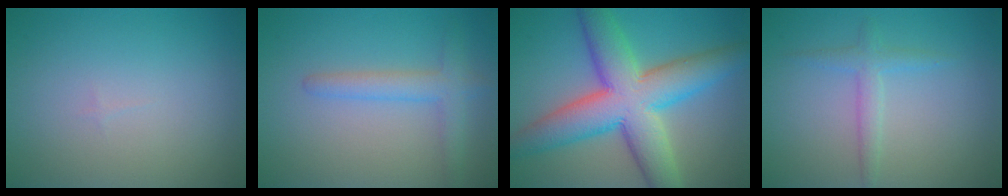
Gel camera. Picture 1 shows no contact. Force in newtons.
{"total": 2.8, "press": 2.8, "slide": 0.2}
{"total": 10.6, "press": 10.6, "slide": 0.3}
{"total": 1.8, "press": 1.8, "slide": 0.1}